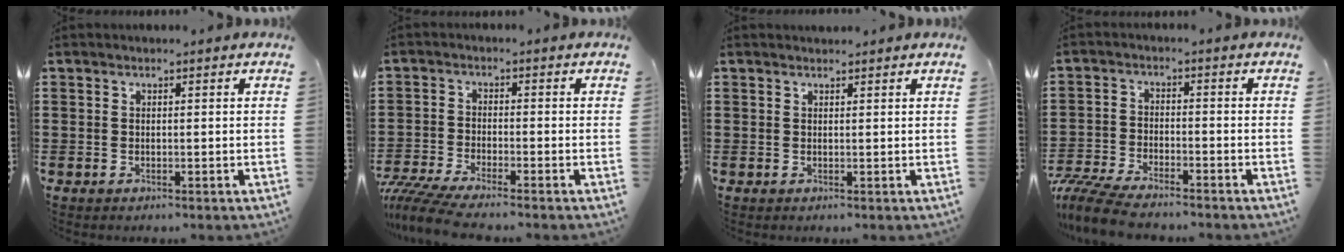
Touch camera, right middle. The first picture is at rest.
{"total": 4.5, "force": [-4.2, -0.1, 1.7], "torque": [-0.059, -0.020, -0.090]}
{"total": 0.7, "force": [0.6, 0.2, -0.1], "torque": [0.008, -0.003, 0.011]}
{"total": 6.1, "force": [-5.7, 0.8, 2.0], "torque": [-0.063, -0.005, -0.117]}